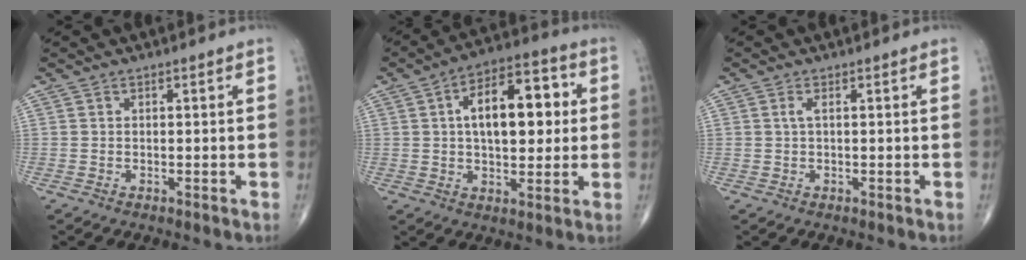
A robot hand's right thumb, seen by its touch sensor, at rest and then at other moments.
{"total": 15.3, "force": [2.4, 7.8, 13.0], "torque": [-0.174, 0.019, 0.033]}
{"total": 1.1, "force": [0.3, 0.3, 1.0], "torque": [-0.029, 0.007, 0.006]}